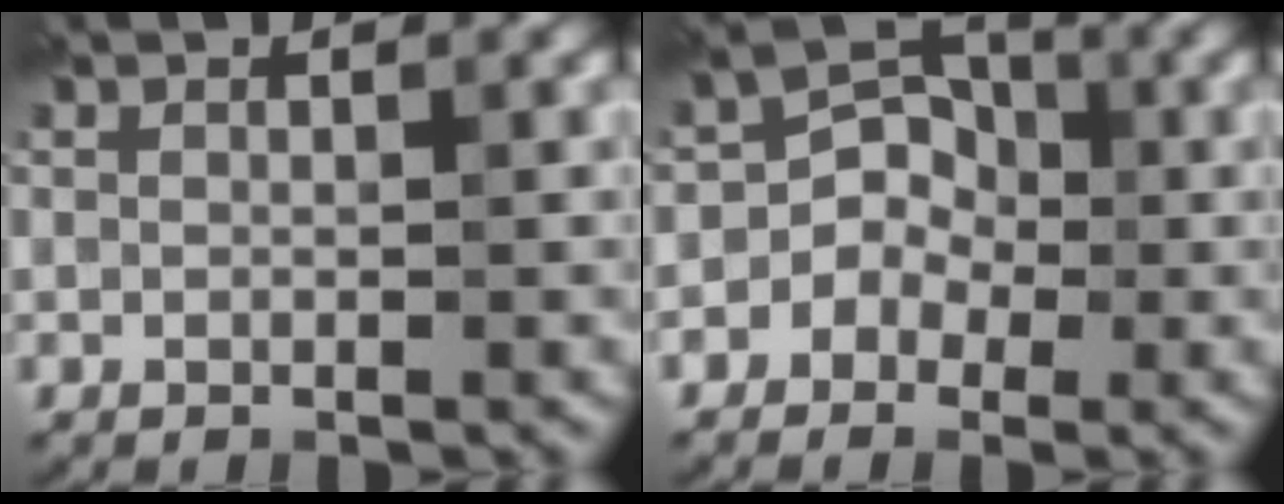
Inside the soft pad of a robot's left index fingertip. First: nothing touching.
{"total": 5.2, "force": [-1.4, 4.7, 1.8], "torque": [0.005, 0.030, -0.042]}